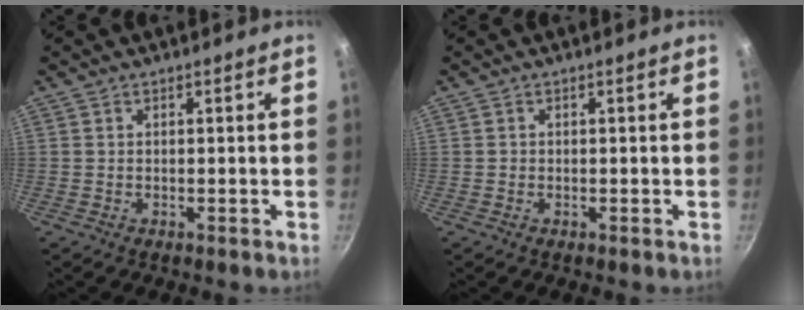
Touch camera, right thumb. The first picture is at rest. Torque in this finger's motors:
{"motor_torque": [0.29, 0.06, 0.30, 0.42, -0.01]}